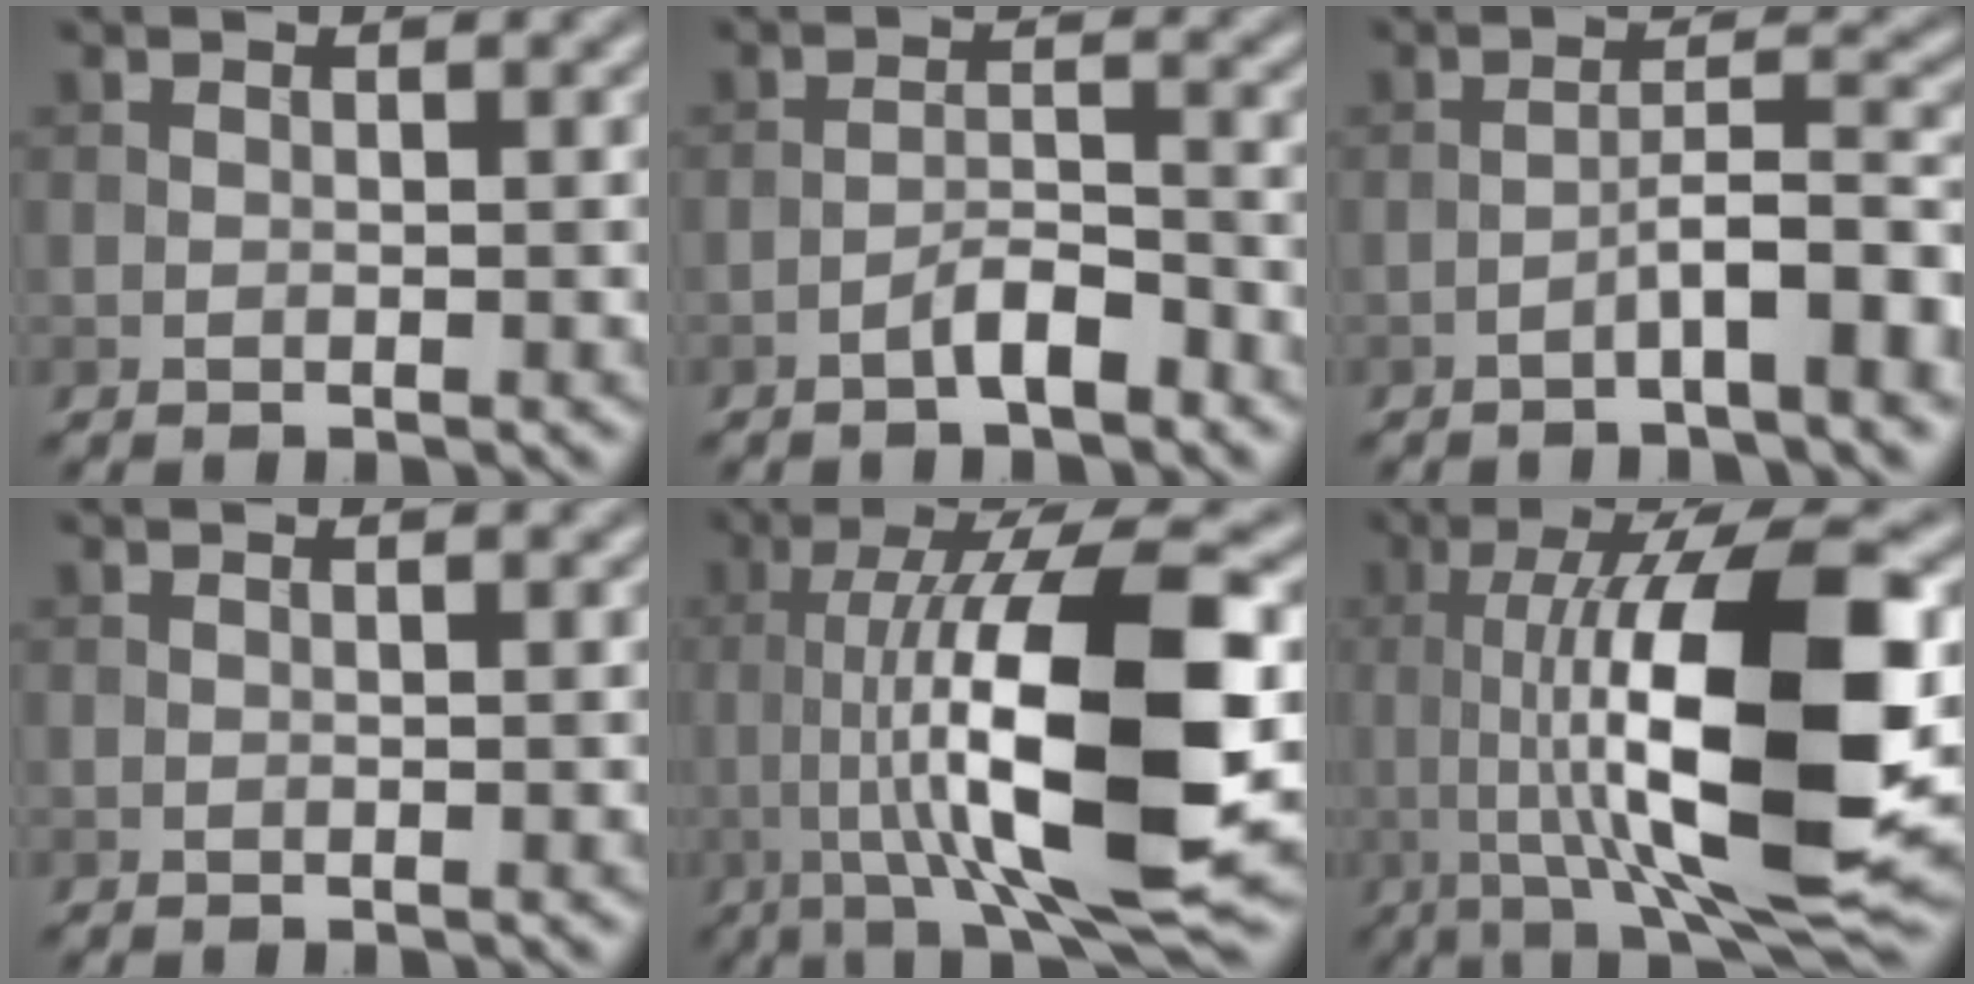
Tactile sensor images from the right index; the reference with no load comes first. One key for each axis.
{"total": 2.8, "fx": -1.9, "fy": 0.7, "fz": 1.9, "tx": -0.031, "ty": 0.011, "tz": -0.036}
{"total": 5.5, "fx": -2.6, "fy": 0.9, "fz": 4.8, "tx": -0.074, "ty": 0.018, "tz": -0.048}
{"total": 0.0}
{"total": 13.9, "fx": -0.8, "fy": 3.3, "fz": 13.4, "tx": -0.204, "ty": 0.004, "tz": -0.014}
{"total": 14.8, "fx": 0.1, "fy": 4.0, "fz": 14.2, "tx": -0.210, "ty": -0.002, "tz": 0.001}